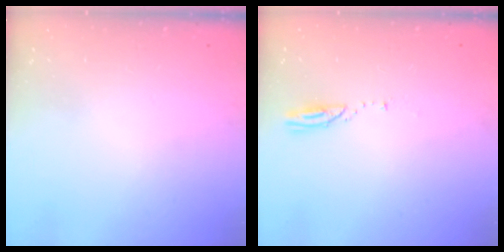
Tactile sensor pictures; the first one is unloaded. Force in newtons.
{"total": 3.3, "press": 3.3, "slide": 0.3}